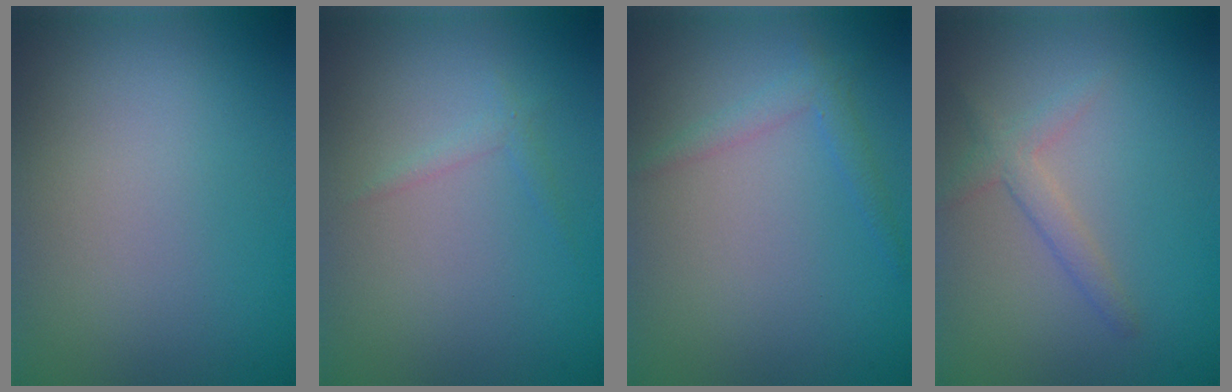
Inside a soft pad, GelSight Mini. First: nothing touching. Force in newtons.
{"total": 0.9, "press": 0.9, "slide": 0.1}
{"total": 1.6, "press": 1.6, "slide": 0.1}
{"total": 2.0, "press": 2.0, "slide": 0.1}